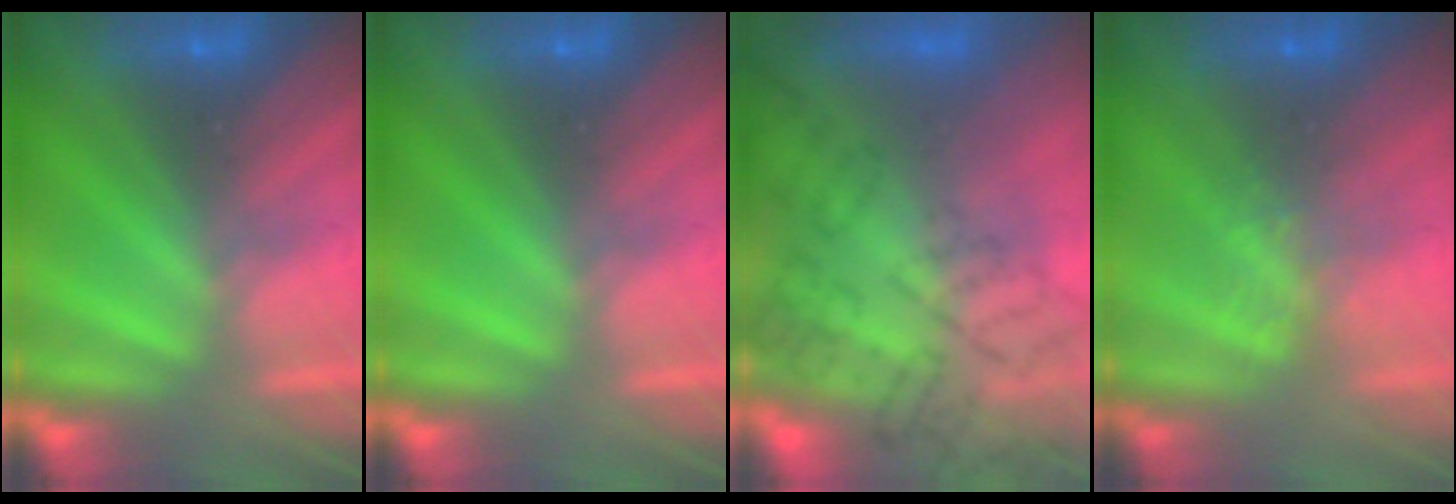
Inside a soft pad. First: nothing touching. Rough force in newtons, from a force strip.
{"total": 0.0}
{"total": 11.6}
{"total": 1.2}